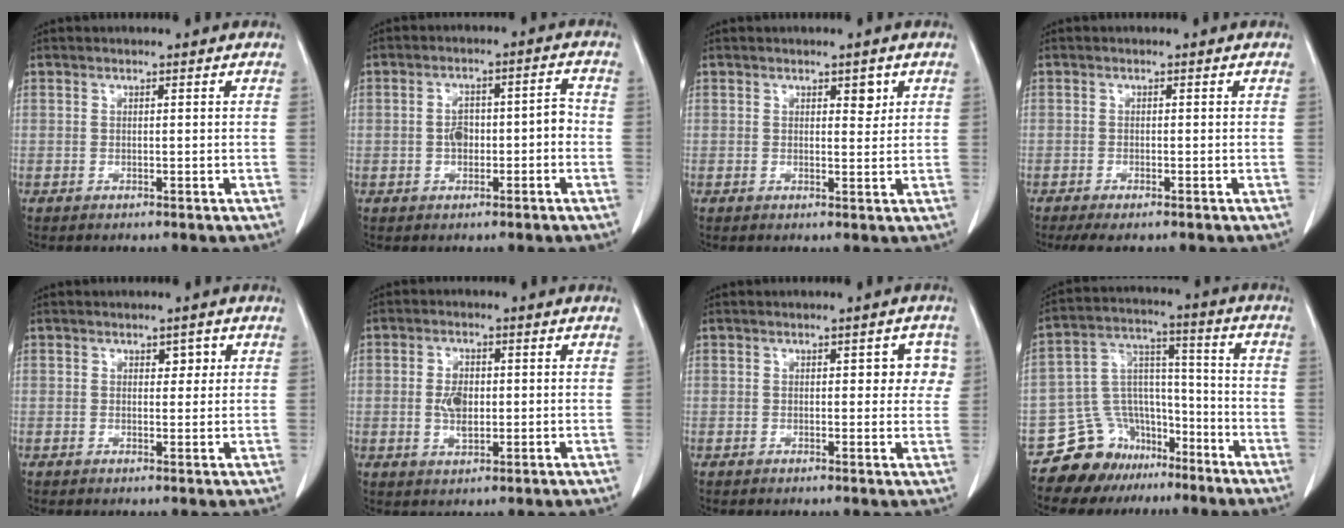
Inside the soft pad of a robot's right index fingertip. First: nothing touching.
{"total": 5.3, "force": [-1.1, 2.5, 4.5], "torque": [-0.075, 0.028, -0.015]}
{"total": 2.0, "force": [1.1, 1.0, 1.4], "torque": [-0.014, -0.004, 0.016]}
{"total": 3.1, "force": [-2.4, 0.7, 1.9], "torque": [-0.029, -0.009, -0.032]}
{"total": 1.7, "force": [0.7, 1.1, 1.2], "torque": [-0.010, 0.001, 0.009]}
{"total": 4.4, "force": [-0.1, 2.4, 3.7], "torque": [-0.074, 0.001, 0.000]}
{"total": 3.0, "force": [0.7, 0.8, 2.7], "torque": [-0.030, 0.002, 0.006]}
{"total": 11.7, "force": [-8.6, 7.8, 1.3], "torque": [-0.023, 0.081, -0.138]}